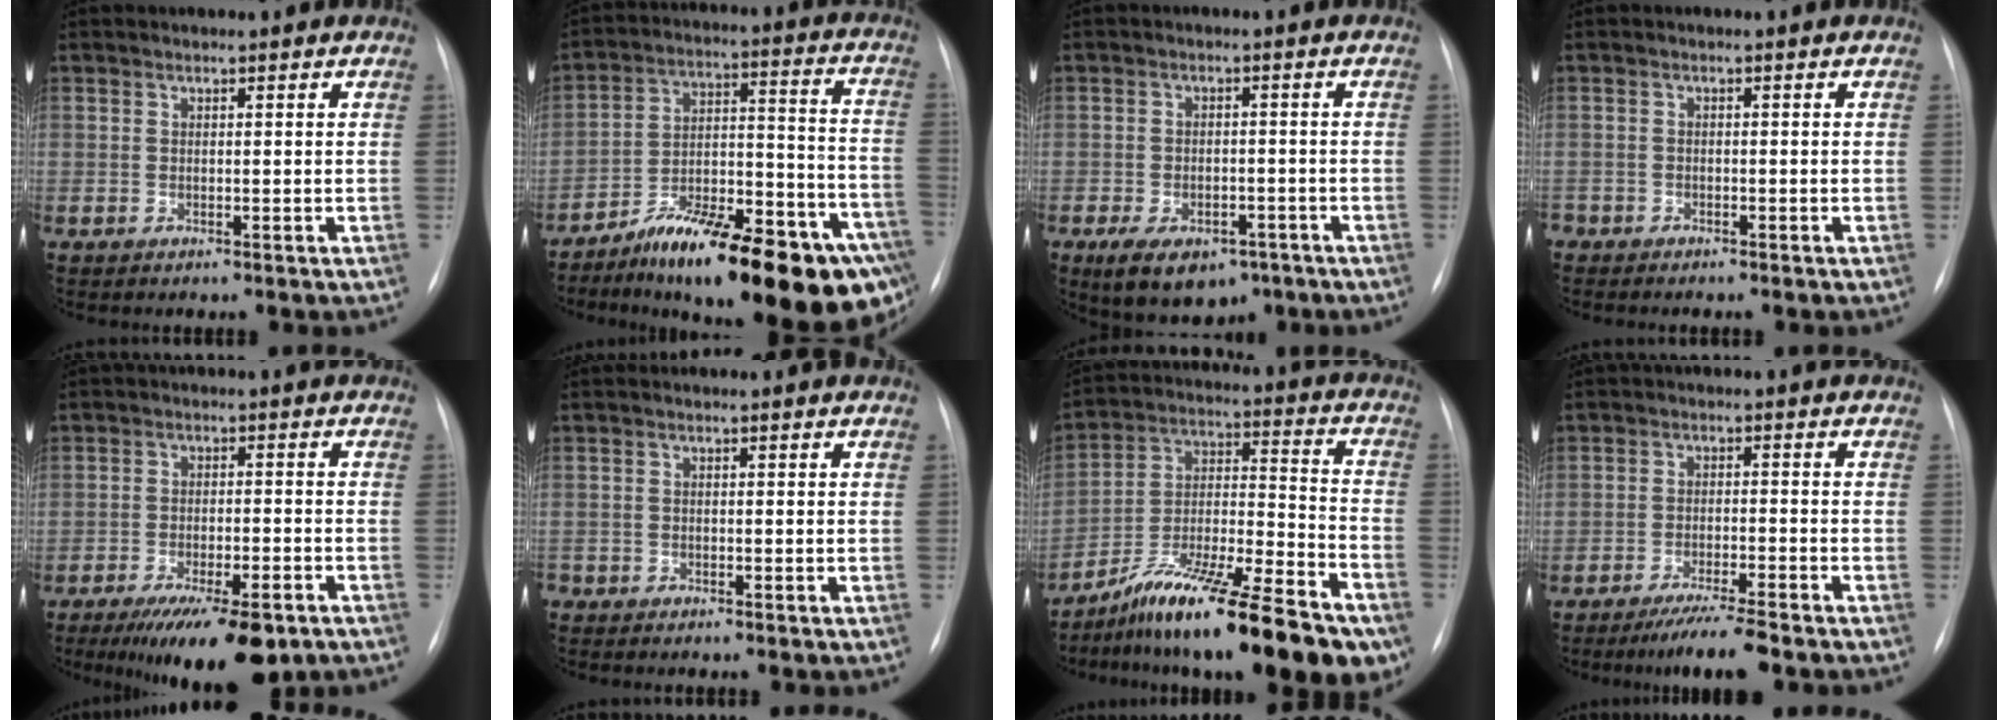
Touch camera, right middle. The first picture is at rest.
{"total": 25.6, "force": [-17.4, 5.4, 18.0], "torque": [-0.189, 0.026, -0.261]}
{"total": 10.3, "force": [-6.1, 6.1, 5.6], "torque": [-0.096, 0.004, -0.088]}
{"total": 2.0, "force": [-1.8, 0.9, 0.3], "torque": [-0.005, 0.000, -0.028]}
{"total": 12.1, "force": [-8.3, 3.4, 8.1], "torque": [-0.112, -0.012, -0.125]}
{"total": 2.0, "force": [-1.8, 0.8, 0.4], "torque": [-0.006, -0.001, -0.026]}
{"total": 22.2, "force": [-15.9, 3.2, 15.2], "torque": [-0.210, 0.004, -0.266]}
{"total": 5.9, "force": [-4.8, 0.0, 3.3], "torque": [-0.056, -0.016, -0.082]}